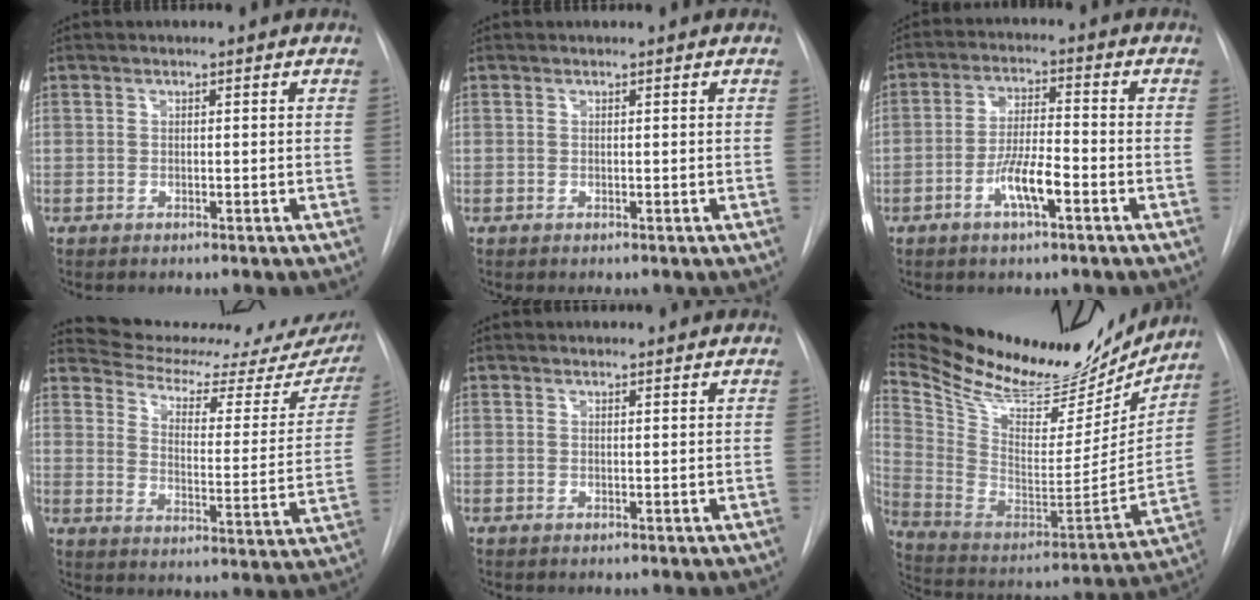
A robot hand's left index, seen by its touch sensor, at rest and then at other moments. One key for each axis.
{"total": 0.0}
{"total": 6.5, "fx": -3.4, "fy": 1.1, "fz": 5.5, "tx": -0.108, "ty": -0.004, "tz": -0.063}
{"total": 21.8, "fx": 20.2, "fy": 3.9, "fz": 7.2, "tx": -0.098, "ty": -0.072, "tz": 0.252}
{"total": 2.5, "fx": 2.4, "fy": 0.4, "fz": 0.2, "tx": -0.007, "ty": 0.012, "tz": 0.026}
{"total": 30.0, "fx": 26.0, "fy": 8.1, "fz": 12.7, "tx": -0.232, "ty": -0.048, "tz": 0.383}